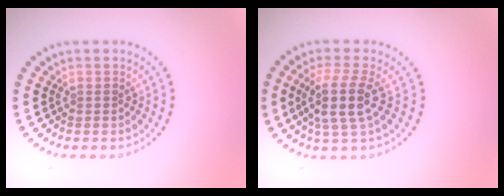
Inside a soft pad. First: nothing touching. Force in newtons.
{"total": 3.8, "press": 3.1, "slide": 2.2}